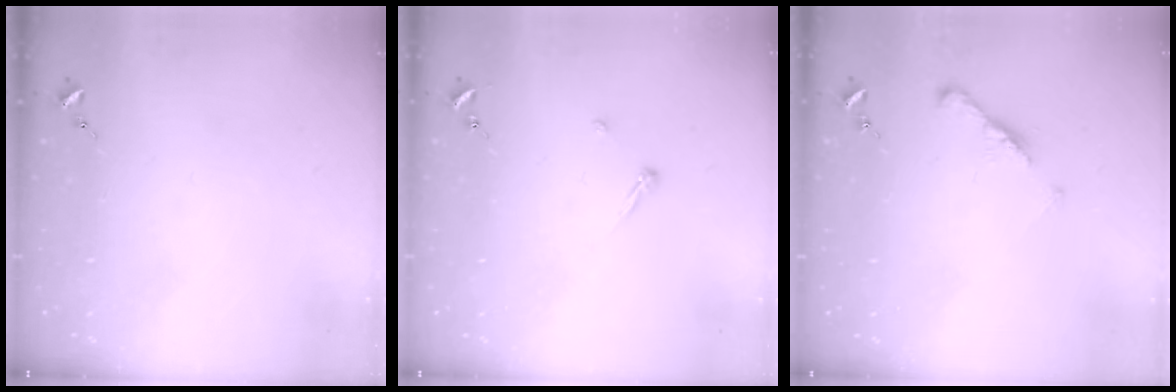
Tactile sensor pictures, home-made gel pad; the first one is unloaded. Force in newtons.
{"total": 3.6, "press": 3.6, "slide": 0.4}
{"total": 6.8, "press": 6.7, "slide": 0.6}